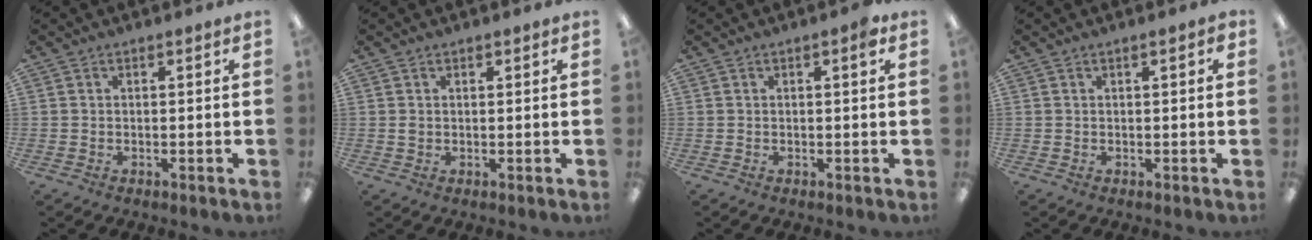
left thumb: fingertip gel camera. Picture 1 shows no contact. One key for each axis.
{"total": 1.0, "fx": 0.4, "fy": 0.8, "fz": 0.4, "tx": -0.008, "ty": 0.004, "tz": 0.007}
{"total": 1.4, "fx": 0.7, "fy": 0.3, "fz": 1.2, "tx": -0.019, "ty": 0.000, "tz": 0.009}
{"total": 1.6, "fx": 0.6, "fy": 0.4, "fz": 1.5, "tx": -0.022, "ty": -0.001, "tz": 0.008}